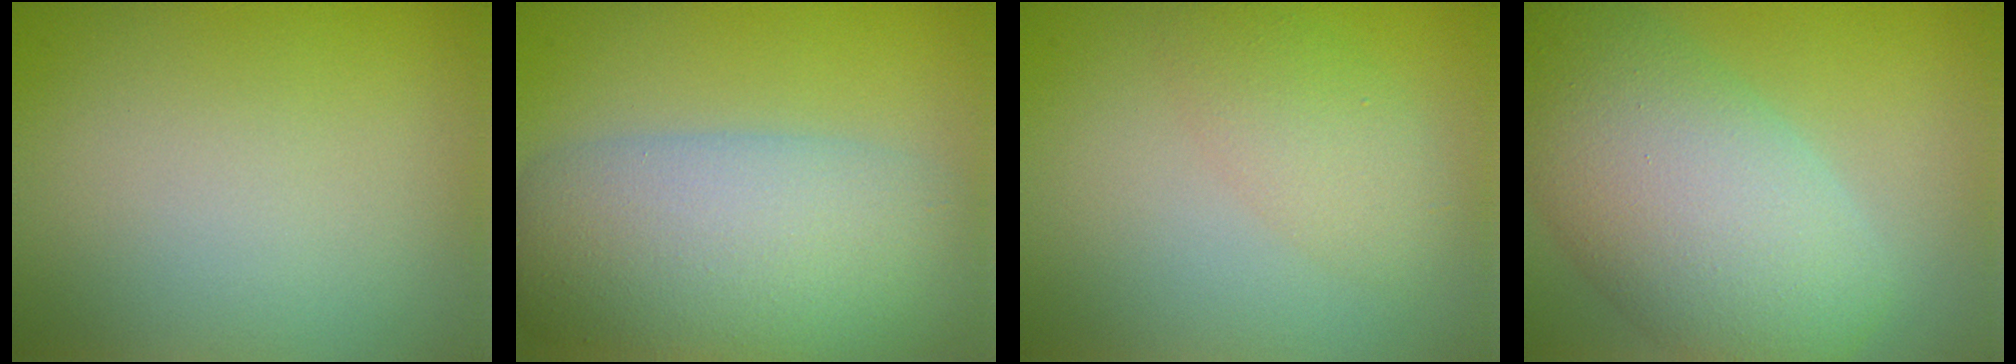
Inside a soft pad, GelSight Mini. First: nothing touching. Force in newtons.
{"total": 9.7, "press": 9.7, "slide": 0.6}
{"total": 2.8, "press": 2.8, "slide": 0.1}
{"total": 10.8, "press": 10.8, "slide": 0.7}